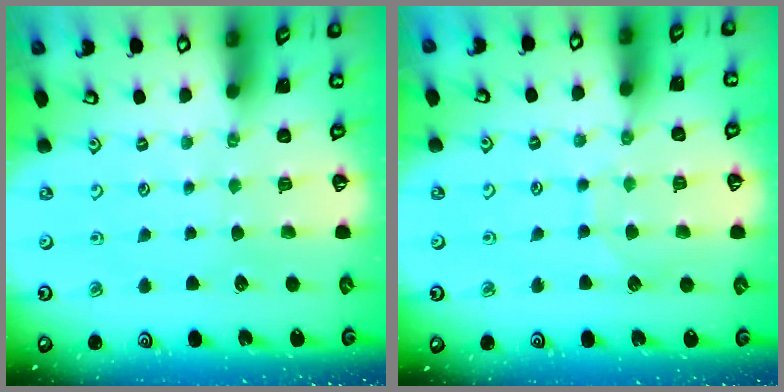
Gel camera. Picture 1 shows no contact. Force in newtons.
{"total": 5.5, "press": 5.5, "slide": 0.5}